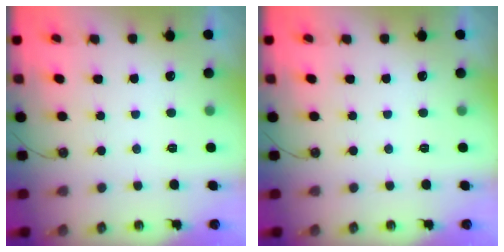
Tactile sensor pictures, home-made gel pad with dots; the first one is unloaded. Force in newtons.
{"total": 0.0}